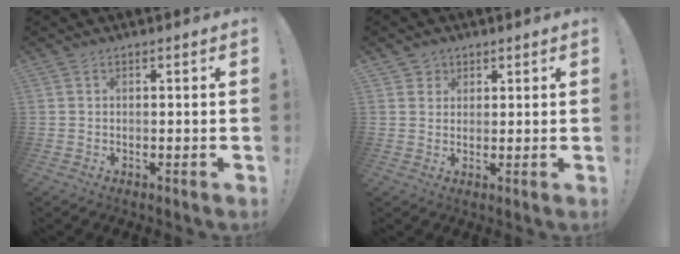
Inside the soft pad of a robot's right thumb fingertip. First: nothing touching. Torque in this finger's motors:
{"motor_torque": [0.01, 0.03, -0.08, 0.01, 0.00]}